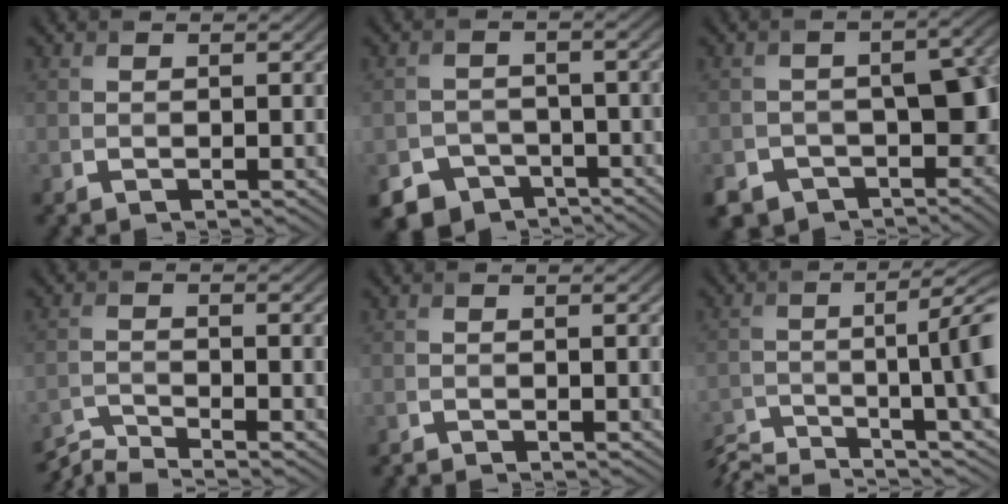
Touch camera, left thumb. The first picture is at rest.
{"total": 7.2, "force": [-5.3, 4.5, 1.8], "torque": [-0.033, -0.017, -0.080]}
{"total": 12.2, "force": [-5.1, 8.7, 6.9], "torque": [-0.102, -0.048, -0.062]}
{"total": 5.3, "force": [-4.3, 0.9, 3.0], "torque": [-0.056, -0.007, -0.088]}
{"total": 1.8, "force": [-1.2, 0.4, 1.3], "torque": [-0.019, -0.001, -0.027]}
{"total": 12.6, "force": [-7.4, 2.0, 10.0], "torque": [-0.135, -0.006, -0.128]}